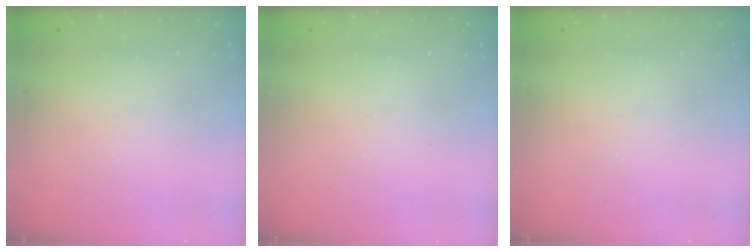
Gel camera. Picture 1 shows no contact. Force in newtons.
{"total": 0.0}
{"total": 0.0}